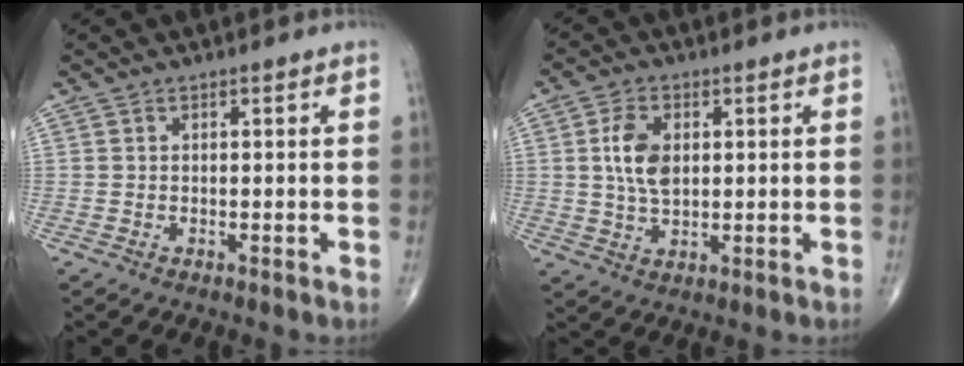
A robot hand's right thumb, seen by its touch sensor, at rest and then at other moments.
{"total": 7.0, "force": [1.2, 4.2, 5.5], "torque": [-0.099, -0.004, 0.022]}